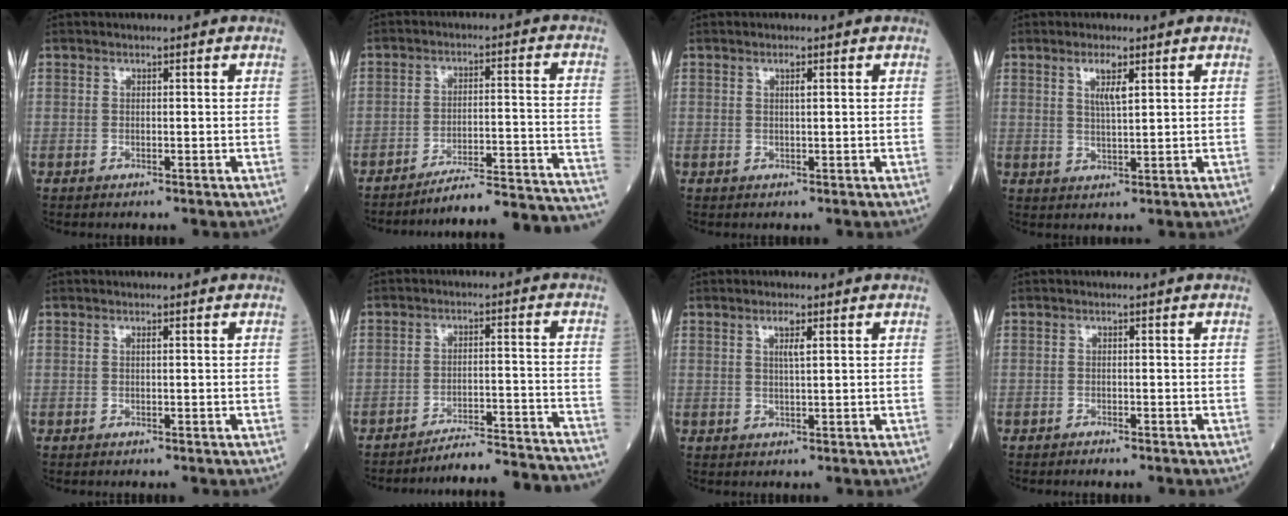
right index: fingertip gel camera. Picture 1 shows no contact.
{"total": 21.1, "force": [-20.4, -1.7, 5.1], "torque": [-0.014, -0.002, -0.267]}
{"total": 0.9, "force": [0.4, 0.1, 0.8], "torque": [-0.018, 0.001, 0.006]}
{"total": 3.4, "force": [1.6, 0.5, 2.9], "torque": [-0.057, 0.000, 0.029]}
{"total": 0.0}
{"total": 17.4, "force": [-17.1, -1.1, 3.1], "torque": [-0.018, -0.001, -0.223]}
{"total": 2.1, "force": [0.9, 0.1, 1.9], "torque": [-0.037, 0.000, 0.015]}
{"total": 1.1, "force": [-1.0, 0.2, 0.4], "torque": [-0.008, -0.001, -0.014]}